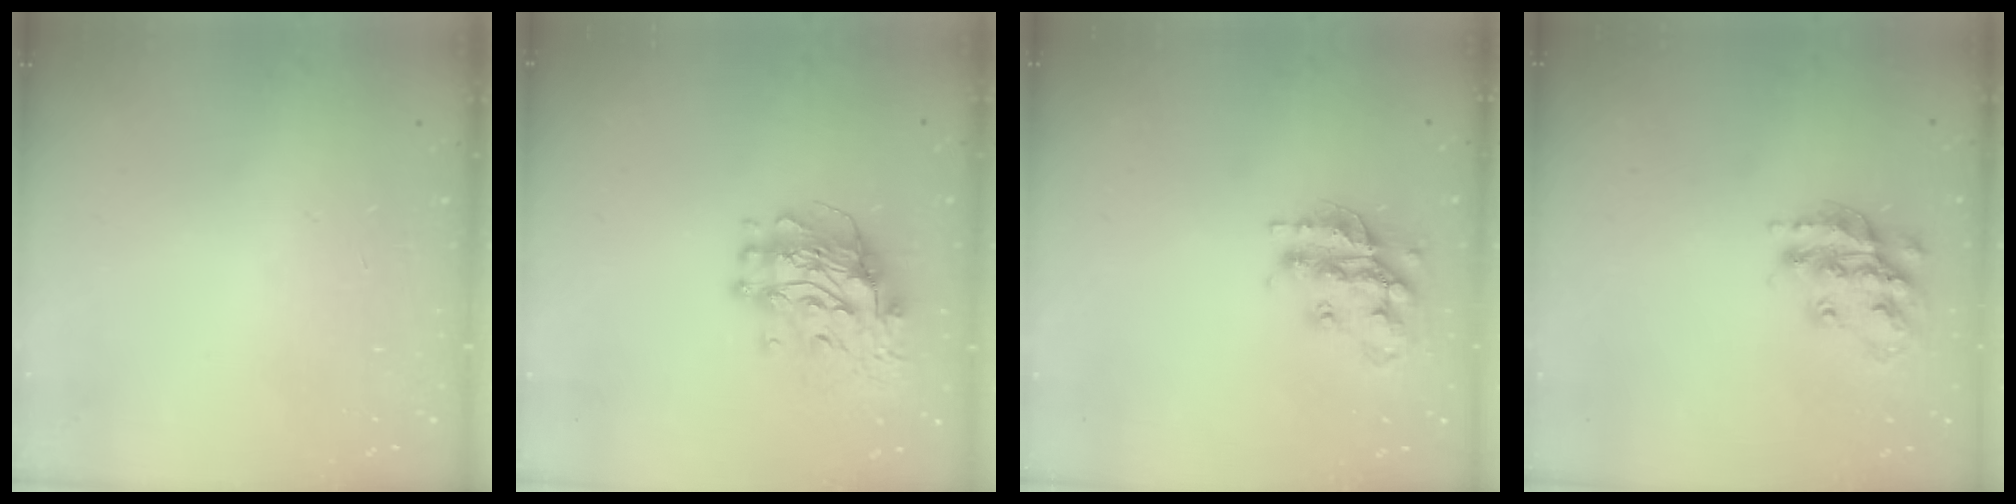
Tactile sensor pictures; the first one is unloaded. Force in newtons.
{"total": 11.7, "press": 11.7, "slide": 1.1}
{"total": 17.1, "press": 17.1, "slide": 1.4}
{"total": 16.1, "press": 16.1, "slide": 1.2}